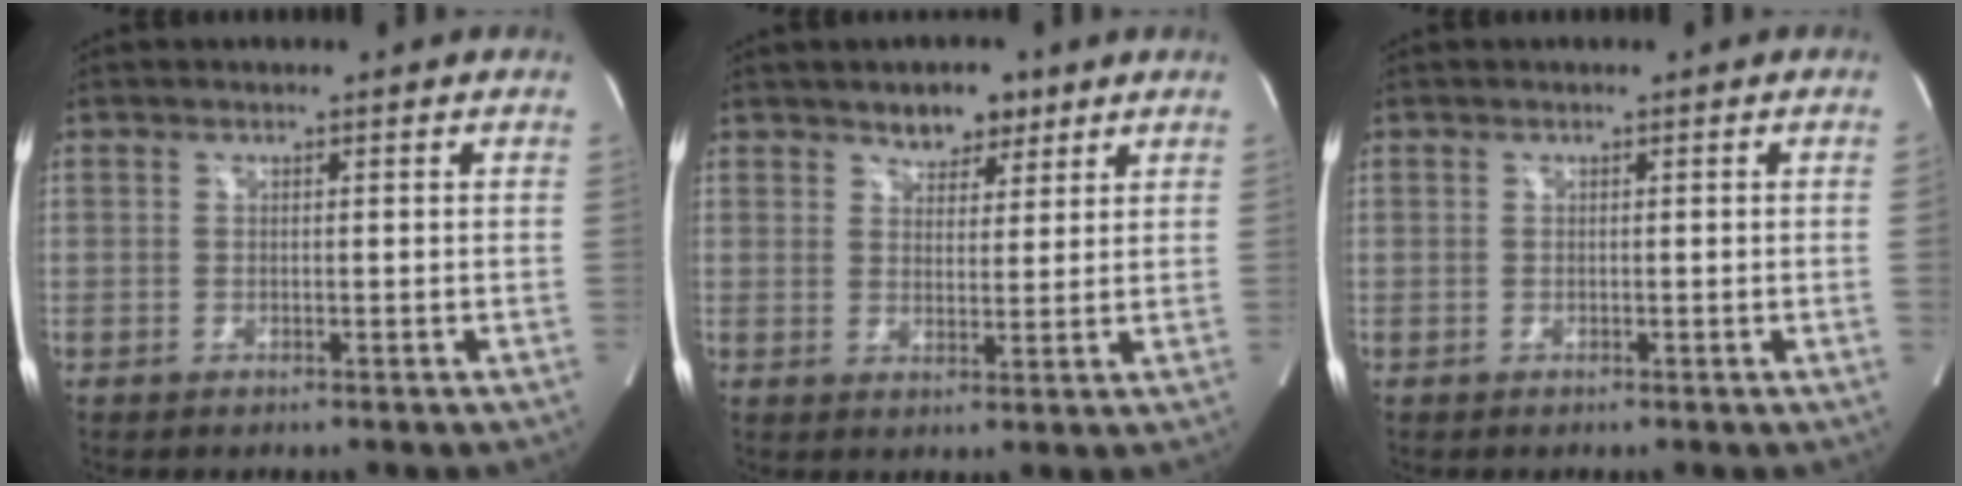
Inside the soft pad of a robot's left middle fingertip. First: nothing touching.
{"total": 4.5, "force": [3.3, 2.5, 1.9], "torque": [-0.023, 0.002, 0.054]}
{"total": 0.6, "force": [0.0, -0.2, 0.5], "torque": [-0.009, -0.001, -0.002]}